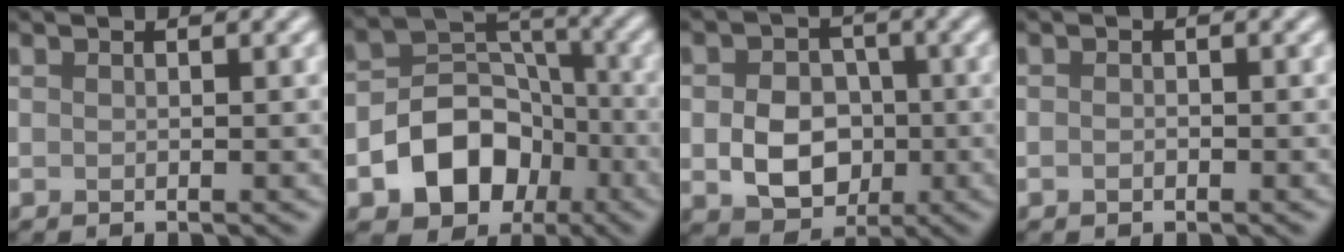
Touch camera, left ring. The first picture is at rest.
{"total": 8.1, "force": [-3.2, 6.2, 4.2], "torque": [-0.057, -0.002, -0.057]}
{"total": 5.8, "force": [-0.9, 4.5, 3.5], "torque": [-0.061, -0.005, -0.016]}
{"total": 0.7, "force": [-0.3, 0.5, 0.4], "torque": [-0.006, -0.002, -0.005]}